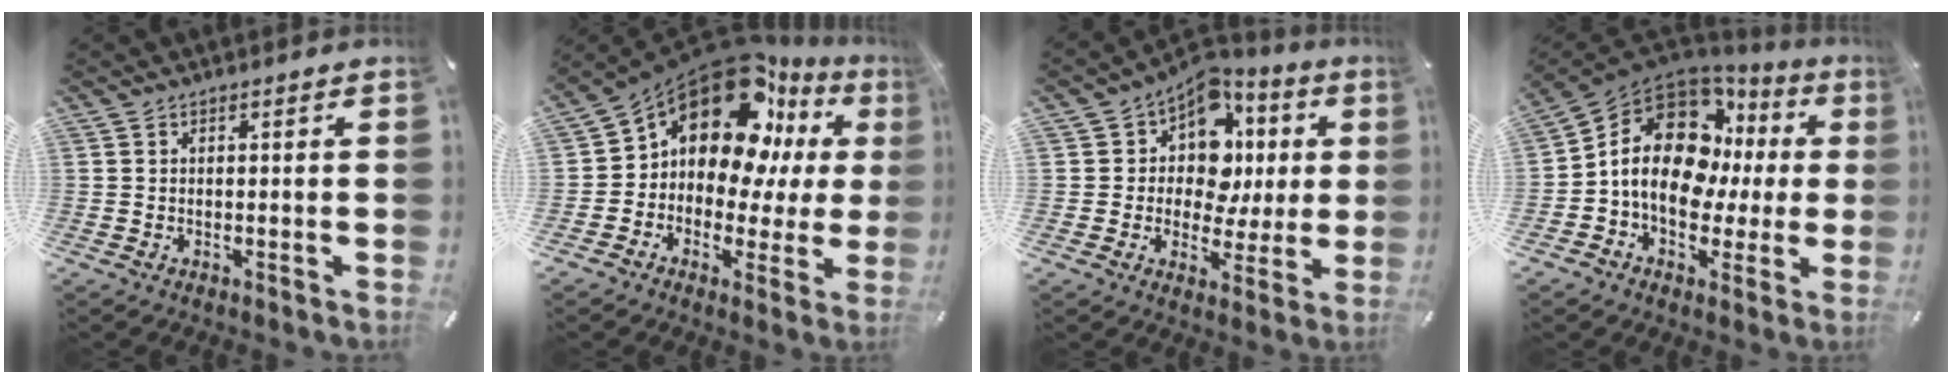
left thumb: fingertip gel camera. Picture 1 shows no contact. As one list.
[{"total": 16.5, "force": [9.3, 10.0, 9.2], "torque": [-0.172, -0.086, 0.155]}, {"total": 11.7, "force": [3.9, 9.4, 5.7], "torque": [-0.088, -0.039, 0.074]}, {"total": 16.0, "force": [2.3, 11.7, 10.7], "torque": [-0.196, -0.015, 0.039]}]